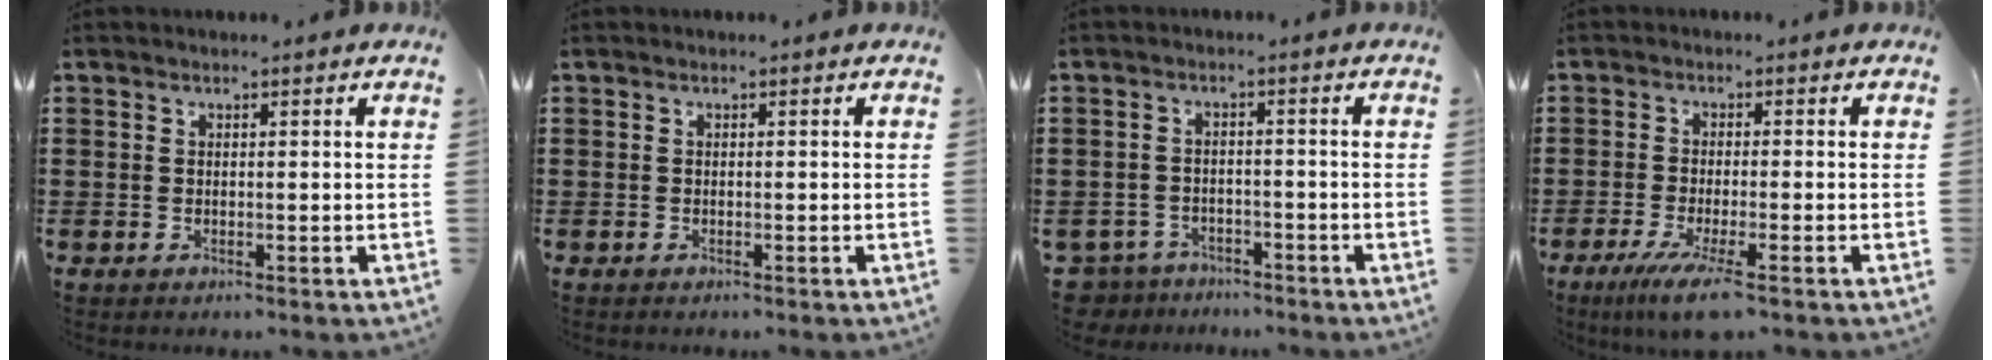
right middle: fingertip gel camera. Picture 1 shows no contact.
{"total": 0.0}
{"total": 3.4, "force": [-3.3, 0.8, -0.1], "torque": [-0.022, -0.004, -0.076]}
{"total": 5.5, "force": [-3.2, 0.2, 4.5], "torque": [-0.091, -0.019, -0.057]}